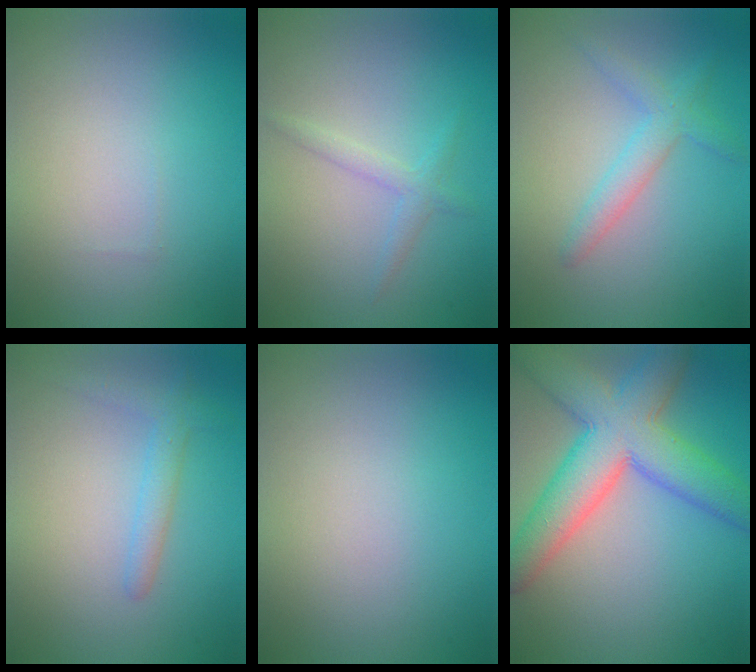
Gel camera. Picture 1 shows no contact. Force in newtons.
{"total": 1.5, "press": 1.5, "slide": 0.1}
{"total": 2.4, "press": 2.4, "slide": 0.2}
{"total": 1.9, "press": 1.9, "slide": 0.1}
{"total": 0.0}
{"total": 9.2, "press": 9.2, "slide": 0.2}